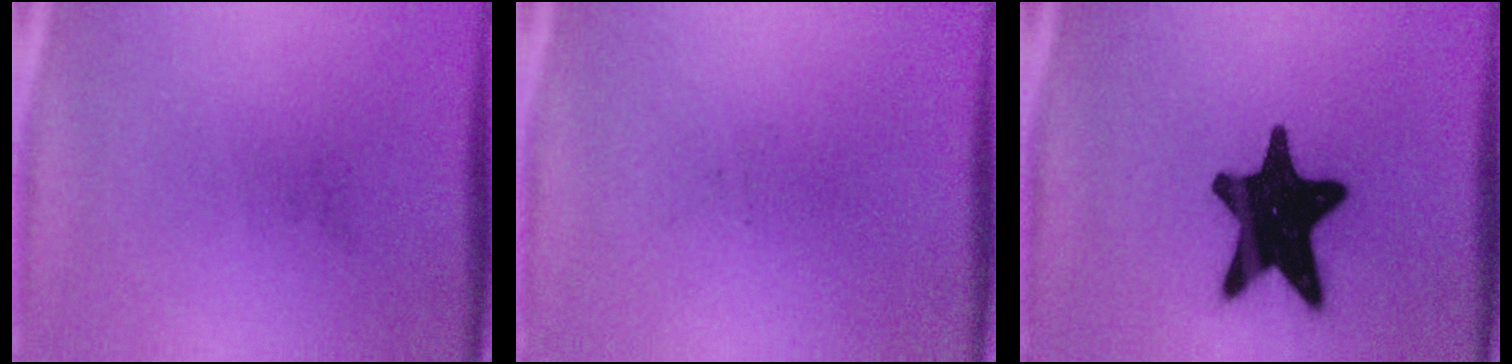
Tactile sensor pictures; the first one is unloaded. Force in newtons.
{"total": 0.0}
{"total": 19.8}